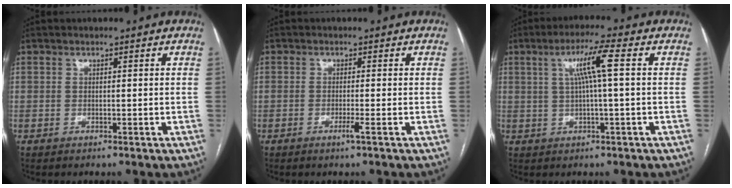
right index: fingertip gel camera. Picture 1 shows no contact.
{"total": 1.5, "force": [-0.8, -0.4, 1.3], "torque": [-0.025, -0.003, -0.016]}
{"total": 6.3, "force": [1.2, -0.2, 6.2], "torque": [-0.113, 0.013, 0.021]}